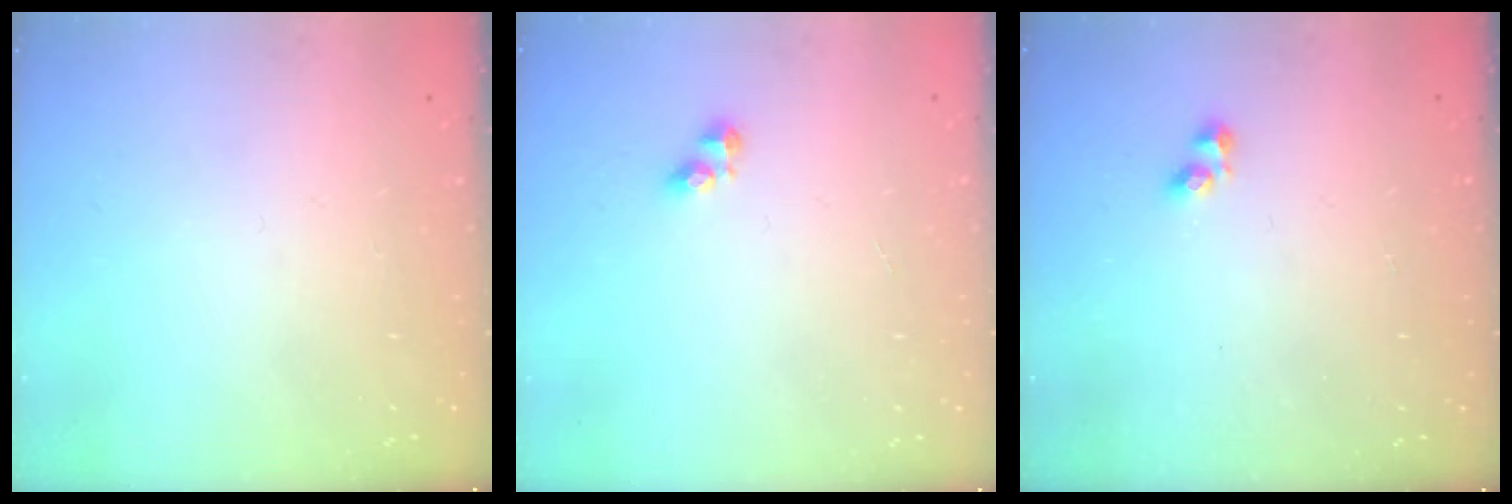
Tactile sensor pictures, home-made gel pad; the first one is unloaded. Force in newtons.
{"total": 3.2, "press": 3.2, "slide": 0.4}
{"total": 1.9, "press": 1.9, "slide": 0.3}